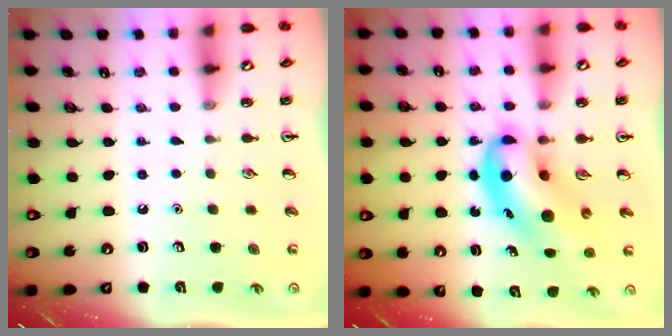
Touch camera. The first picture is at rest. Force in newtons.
{"total": 9.8, "press": 9.5, "slide": 2.4}